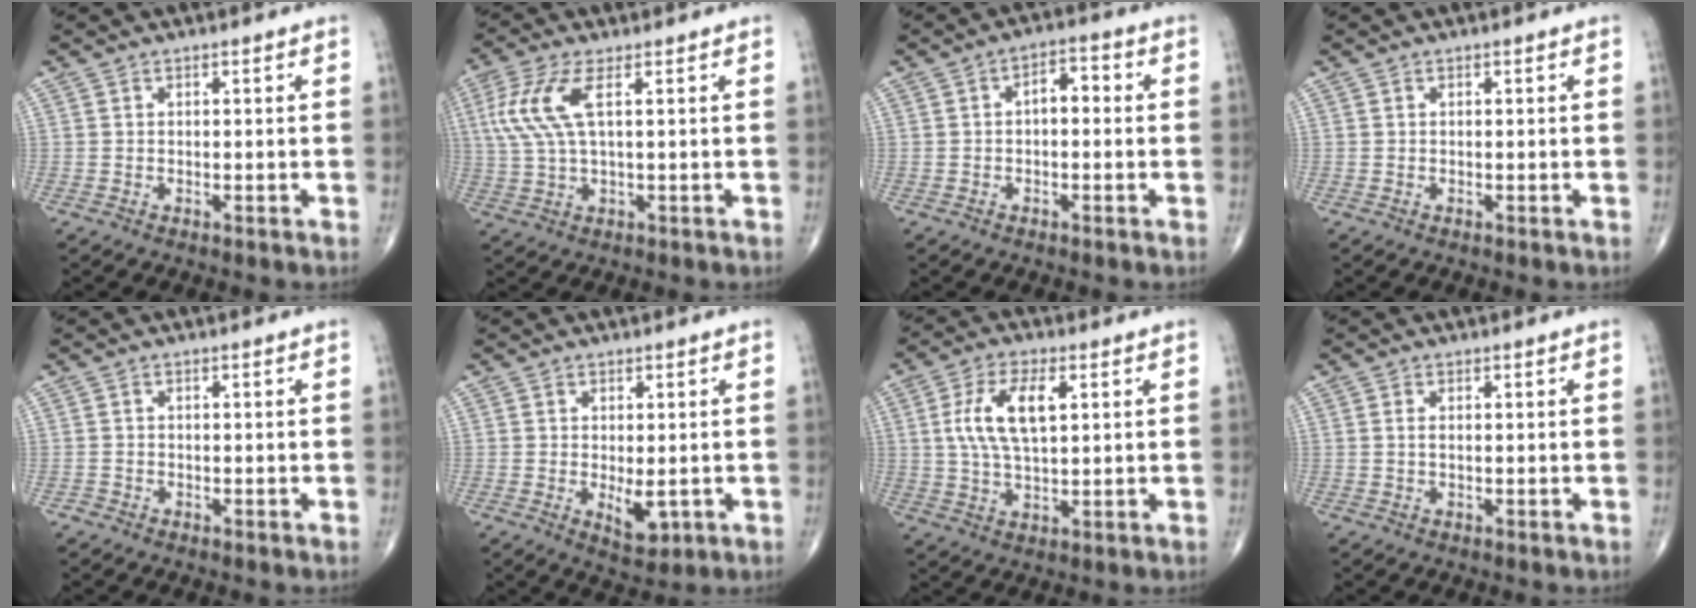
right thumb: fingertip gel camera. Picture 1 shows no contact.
{"total": 8.4, "force": [2.3, 2.6, 7.6], "torque": [-0.207, 0.008, 0.050]}
{"total": 4.2, "force": [-0.1, 2.4, 3.5], "torque": [-0.038, 0.018, -0.011]}
{"total": 0.0}
{"total": 0.7, "force": [-0.5, 0.5, -0.1], "torque": [0.002, 0.002, -0.014]}
{"total": 4.5, "force": [-0.8, 2.1, 3.9], "torque": [-0.047, -0.011, -0.002]}
{"total": 10.2, "force": [2.4, 4.6, 8.8], "torque": [-0.175, 0.001, 0.046]}
{"total": 0.8, "force": [0.1, 0.3, 0.8], "torque": [-0.019, -0.001, 0.002]}